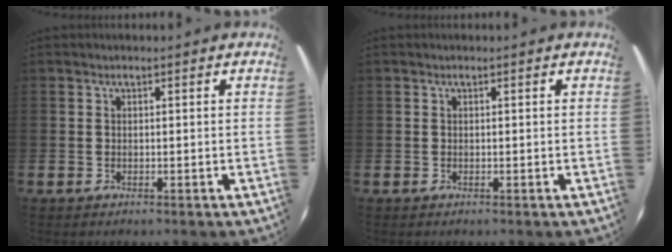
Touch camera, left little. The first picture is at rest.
{"total": 0.0}